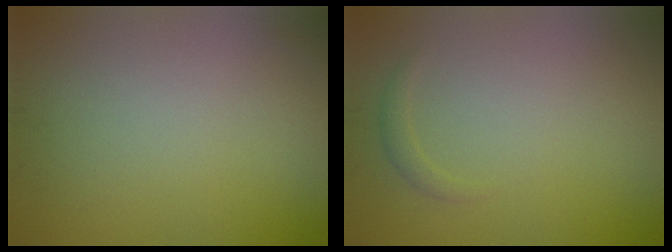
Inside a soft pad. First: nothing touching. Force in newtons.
{"total": 0.8, "press": 0.8, "slide": 0.0}